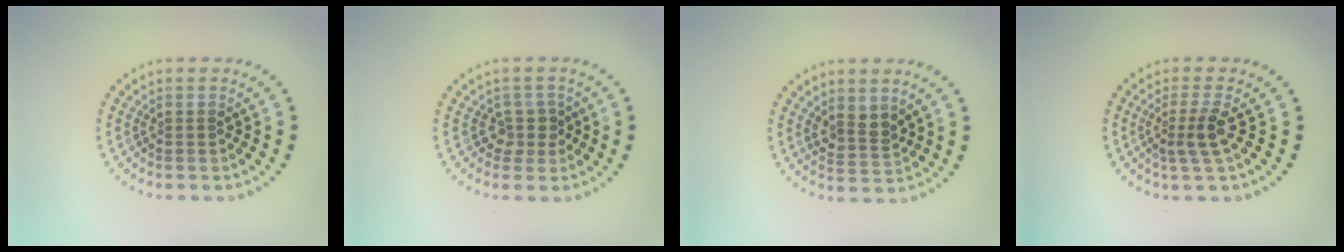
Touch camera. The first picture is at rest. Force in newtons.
{"total": 1.9, "press": 1.4, "slide": 1.2}
{"total": 2.0, "press": 1.8, "slide": 1.0}
{"total": 2.4, "press": 1.7, "slide": 1.6}